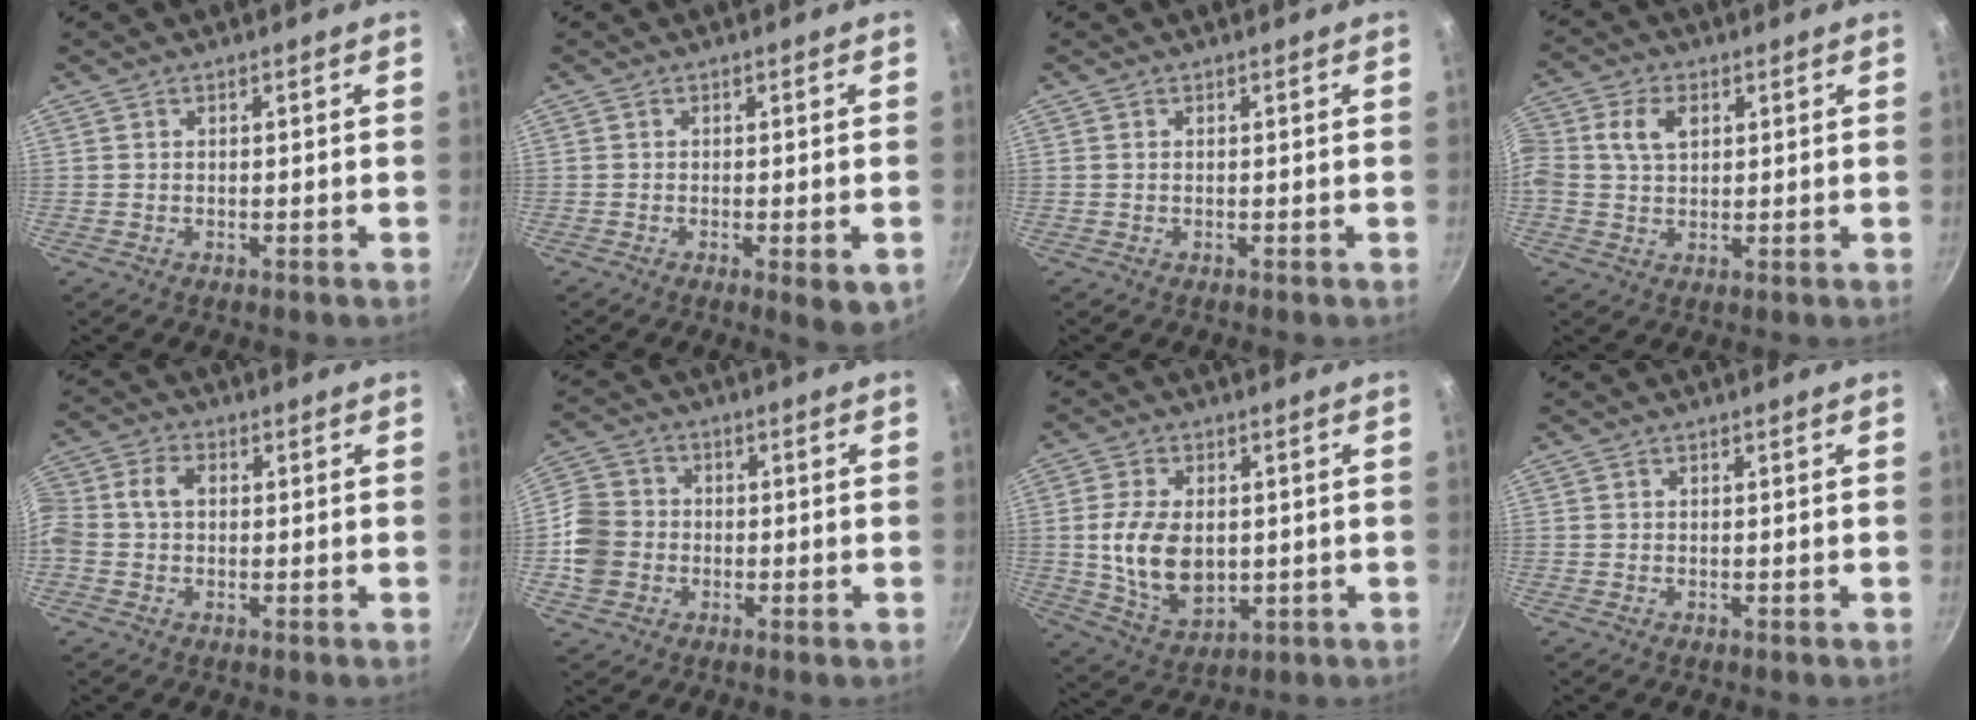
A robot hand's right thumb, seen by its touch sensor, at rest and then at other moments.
{"total": 4.5, "force": [-1.4, 1.2, 4.0], "torque": [-0.053, -0.006, -0.018]}
{"total": 0.0}
{"total": 7.0, "force": [1.7, 4.9, 4.7], "torque": [-0.084, 0.012, 0.023]}
{"total": 7.0, "force": [0.0, 5.4, 4.5], "torque": [-0.092, 0.028, -0.015]}
{"total": 9.0, "force": [-1.5, 7.9, 4.0], "torque": [-0.051, 0.017, -0.045]}
{"total": 12.0, "force": [0.3, 7.8, 9.1], "torque": [-0.157, -0.012, 0.018]}
{"total": 0.0}